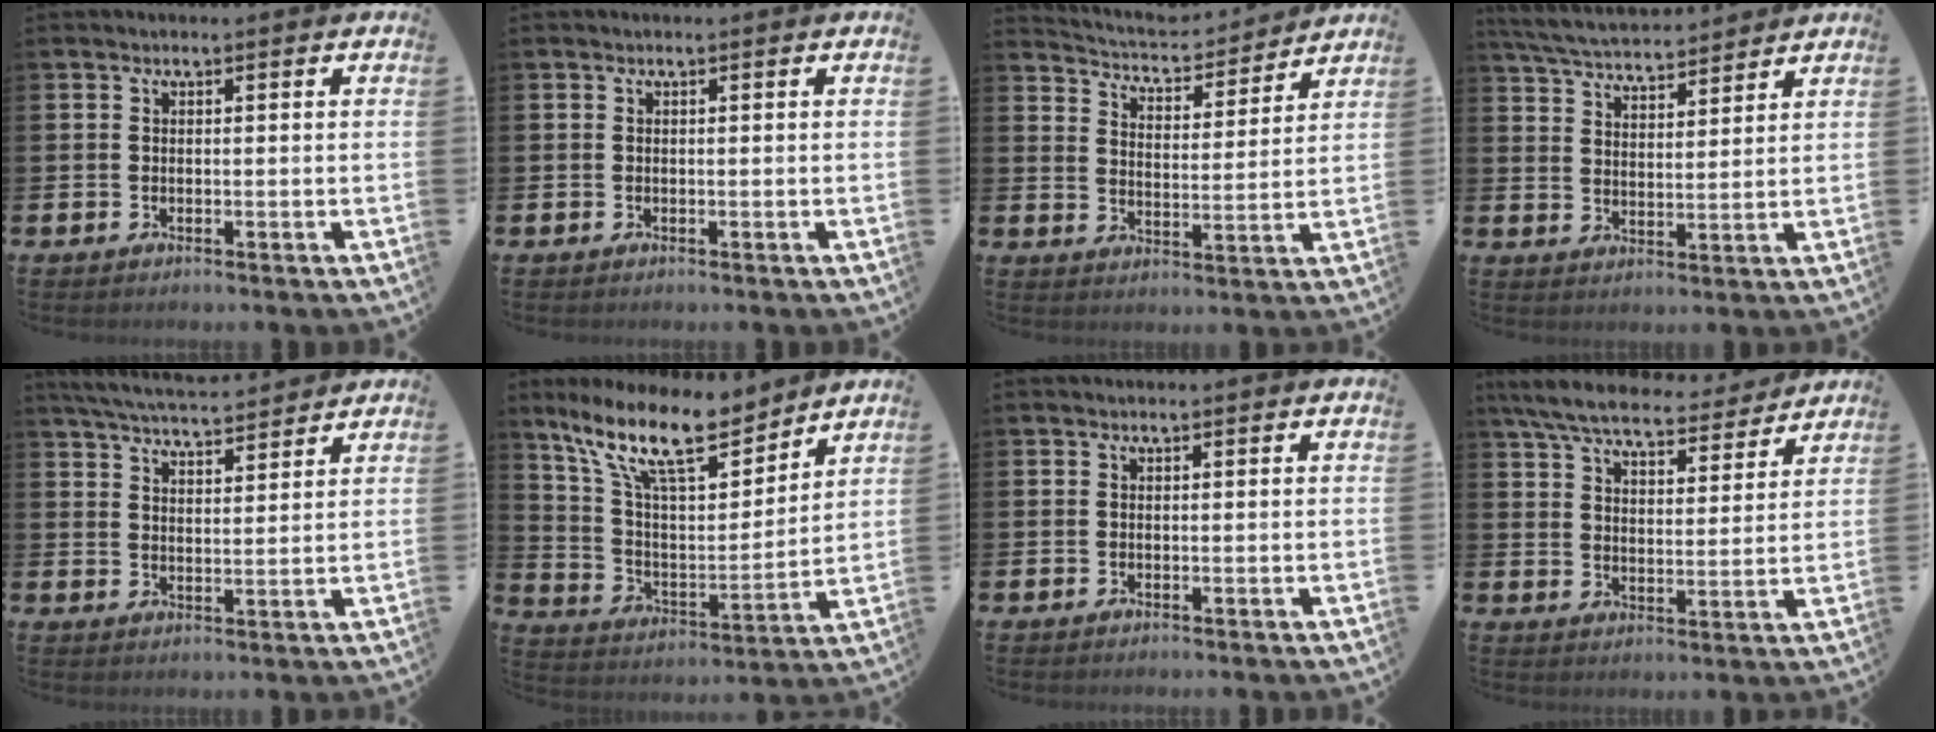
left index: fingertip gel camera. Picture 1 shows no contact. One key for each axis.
{"total": 0.0}
{"total": 5.3, "fx": 5.1, "fy": 1.1, "fz": 0.3, "tx": -0.027, "ty": -0.043, "tz": 0.086}
{"total": 5.6, "fx": 5.5, "fy": 0.7, "fz": 0.9, "tx": -0.040, "ty": -0.030, "tz": 0.099}
{"total": 5.5, "fx": 5.4, "fy": 0.3, "fz": 0.9, "tx": -0.039, "ty": -0.028, "tz": 0.098}
{"total": 14.0, "fx": 10.9, "fy": 4.3, "fz": 7.6, "tx": -0.173, "ty": -0.055, "tz": 0.192}
{"total": 0.0}
{"total": 7.7, "fx": 7.1, "fy": 1.6, "fz": 2.7, "tx": -0.083, "ty": -0.035, "tz": 0.125}